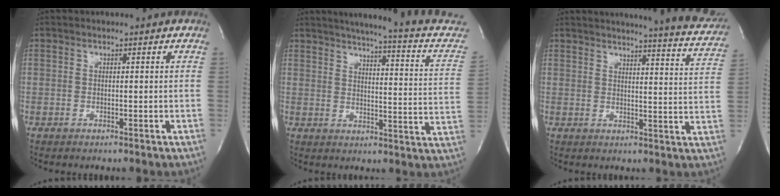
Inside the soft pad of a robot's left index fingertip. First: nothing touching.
{"total": 19.5, "force": [16.9, 1.4, 9.5], "torque": [-0.124, -0.050, 0.186]}
{"total": 18.9, "force": [17.7, 1.1, 6.5], "torque": [-0.081, -0.079, 0.189]}